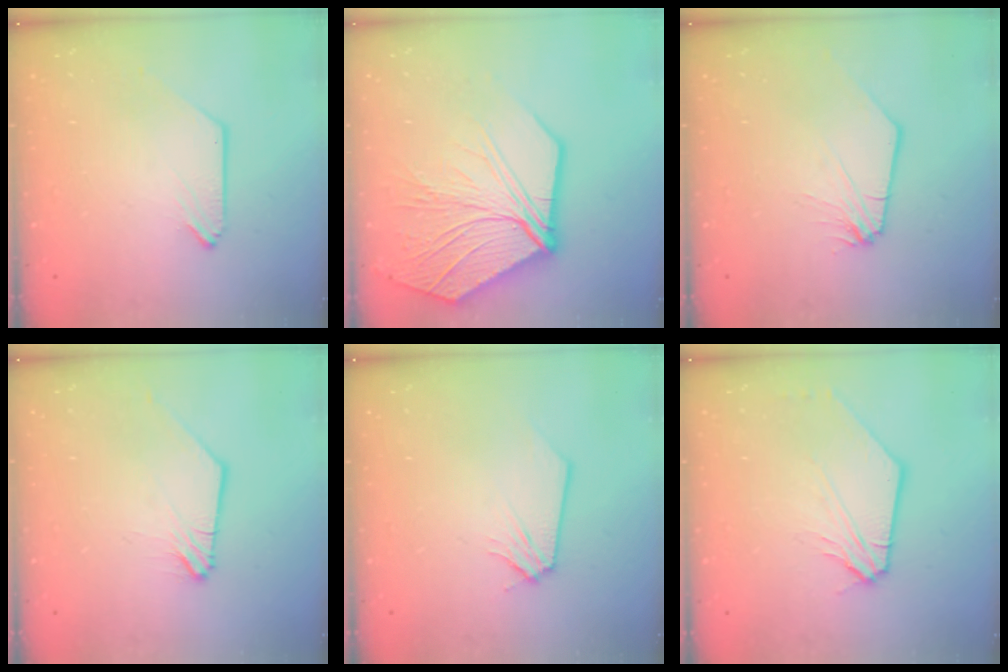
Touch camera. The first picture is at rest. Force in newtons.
{"total": 18.9, "press": 18.7, "slide": 2.2}
{"total": 0.0}
{"total": 1.2, "press": 1.2, "slide": 0.3}
{"total": 0.0}
{"total": 8.5, "press": 8.4, "slide": 1.5}